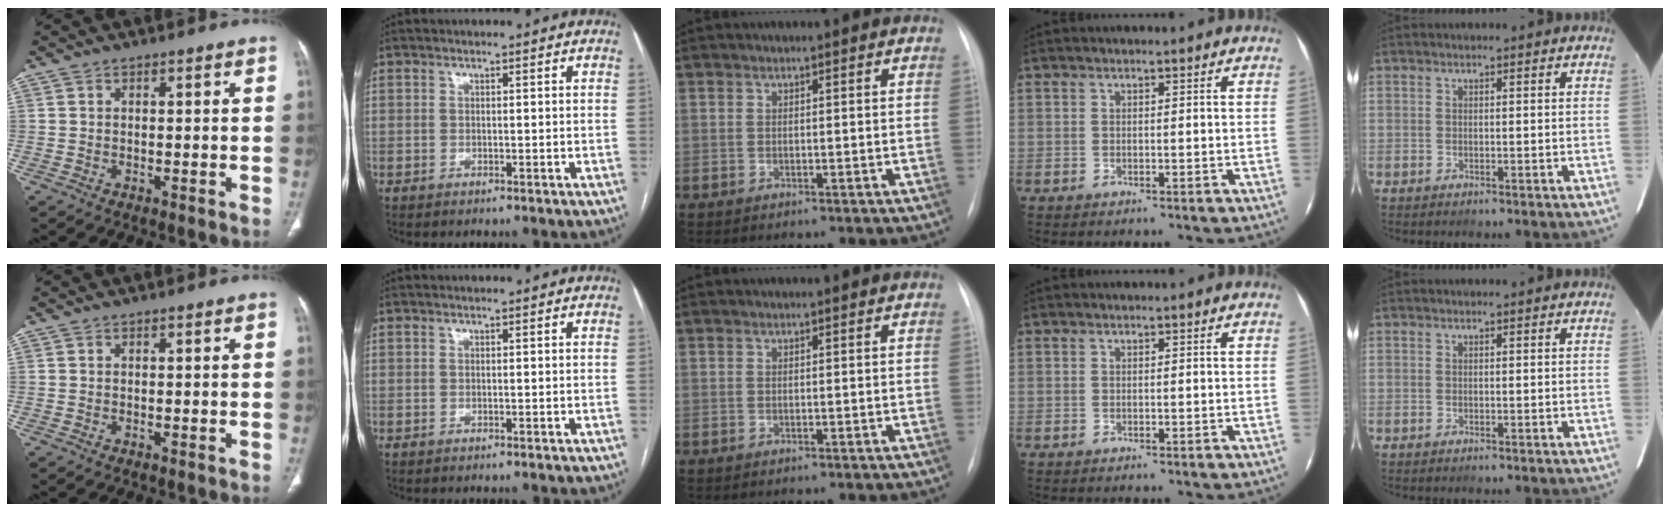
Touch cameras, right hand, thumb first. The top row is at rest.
{}